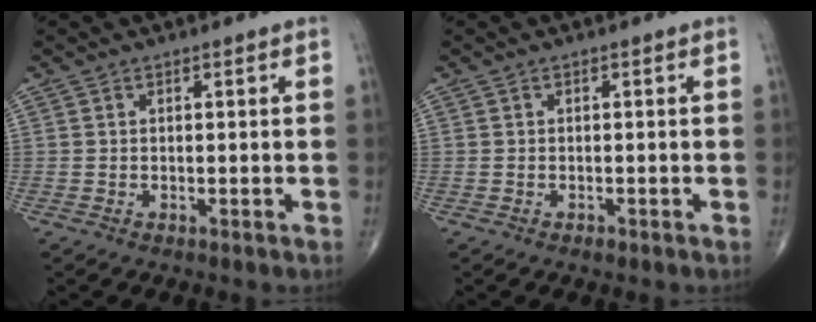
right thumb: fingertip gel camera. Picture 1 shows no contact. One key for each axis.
{"total": 0.6, "fx": -0.4, "fy": 0.4, "fz": 0.2, "tx": -0.002, "ty": 0.000, "tz": -0.008}